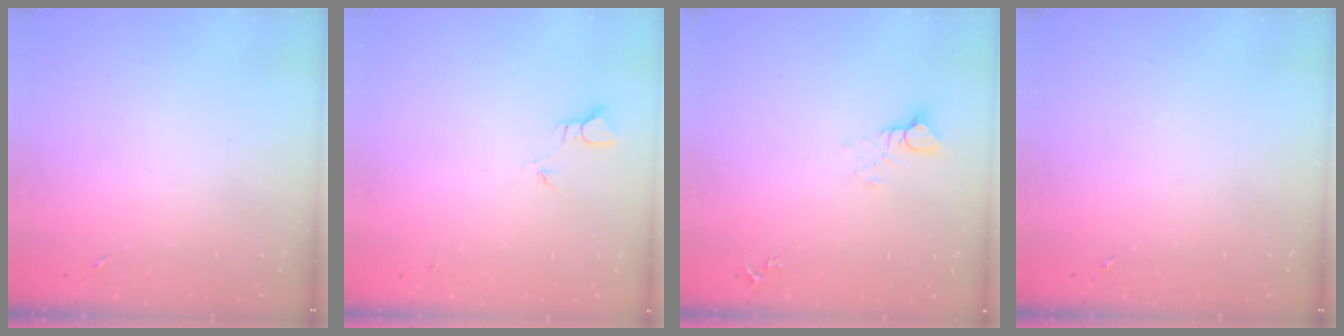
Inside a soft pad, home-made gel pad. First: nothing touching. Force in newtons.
{"total": 2.3, "press": 2.3, "slide": 0.1}
{"total": 4.2, "press": 4.2, "slide": 0.4}
{"total": 0.0}